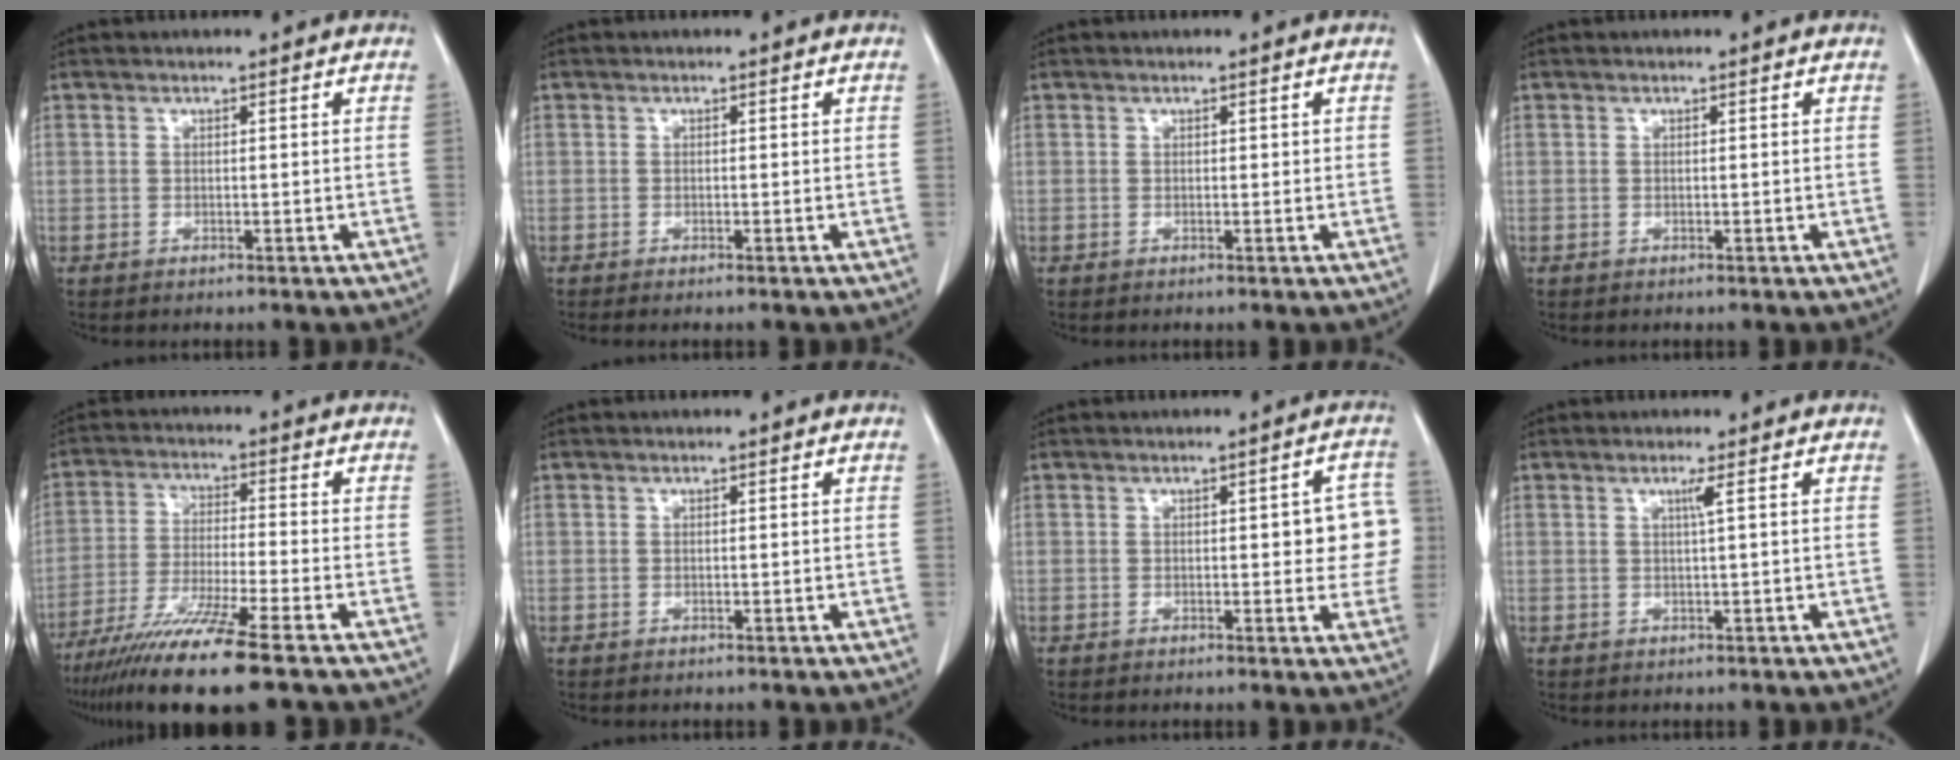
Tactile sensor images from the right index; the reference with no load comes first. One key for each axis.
{"total": 0.6, "fx": -0.5, "fy": -0.1, "fz": 0.4, "tx": -0.009, "ty": -0.001, "tz": -0.009}
{"total": 0.6, "fx": 0.2, "fy": 0.3, "fz": 0.4, "tx": -0.004, "ty": 0.006, "tz": 0.005}
{"total": 0.0}
{"total": 12.1, "fx": -8.9, "fy": -1.1, "fz": 8.2, "tx": -0.150, "ty": -0.039, "tz": -0.154}
{"total": 0.0}
{"total": 6.7, "fx": 0.4, "fy": 2.4, "fz": 6.2, "tx": -0.053, "ty": 0.016, "tz": 0.001}
{"total": 1.3, "fx": 0.4, "fy": -0.5, "fz": 1.1, "tx": -0.025, "ty": -0.002, "tz": 0.010}